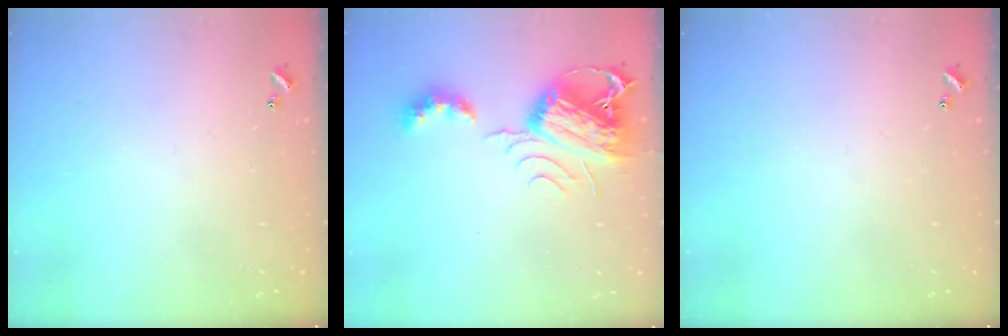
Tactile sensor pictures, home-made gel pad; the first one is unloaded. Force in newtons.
{"total": 9.9, "press": 9.8, "slide": 1.3}
{"total": 0.0}